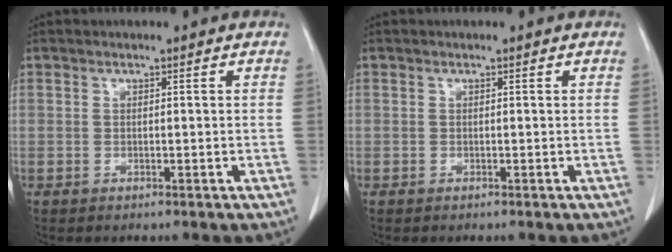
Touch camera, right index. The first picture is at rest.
{"total": 0.0}